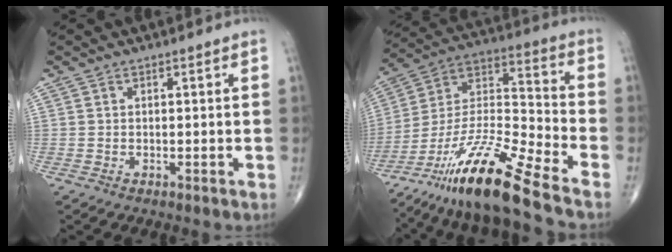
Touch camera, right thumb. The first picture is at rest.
{"total": 19.4, "force": [-13.9, 1.9, 13.4], "torque": [-0.269, 0.065, -0.258]}